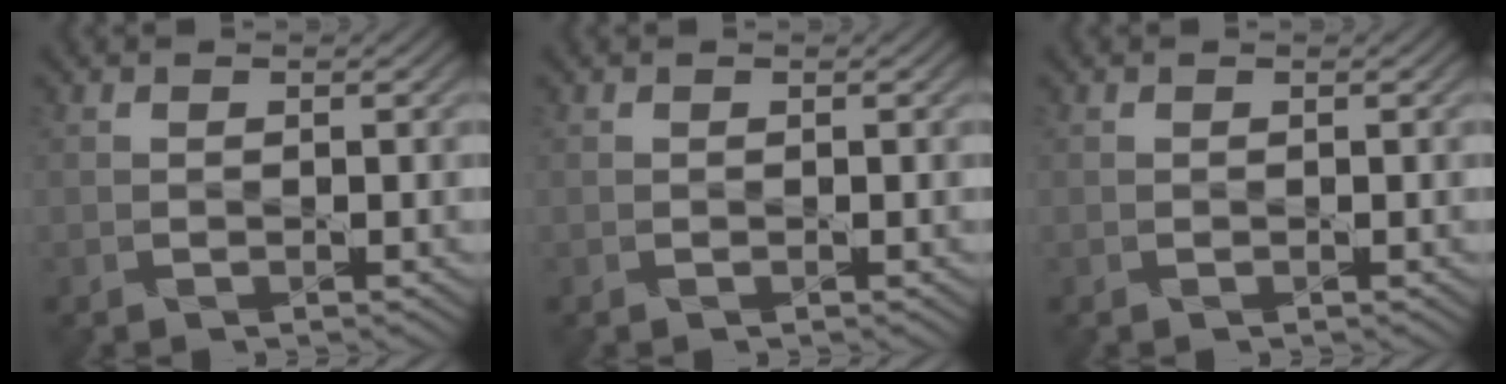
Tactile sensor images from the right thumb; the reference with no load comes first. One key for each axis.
{"total": 0.0}
{"total": 0.0}